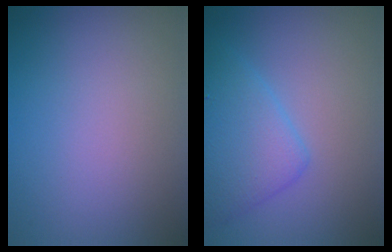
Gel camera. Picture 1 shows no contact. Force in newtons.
{"total": 4.2, "press": 4.2, "slide": 0.2}